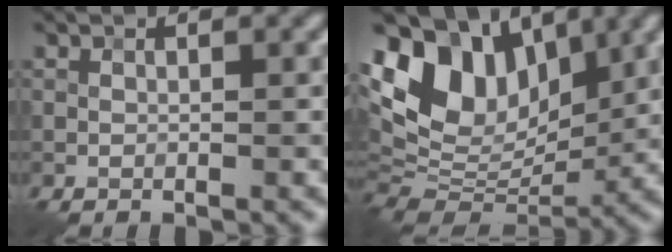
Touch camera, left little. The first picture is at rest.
{"total": 11.8, "force": [4.6, 7.9, 7.5], "torque": [-0.144, 0.016, 0.080]}